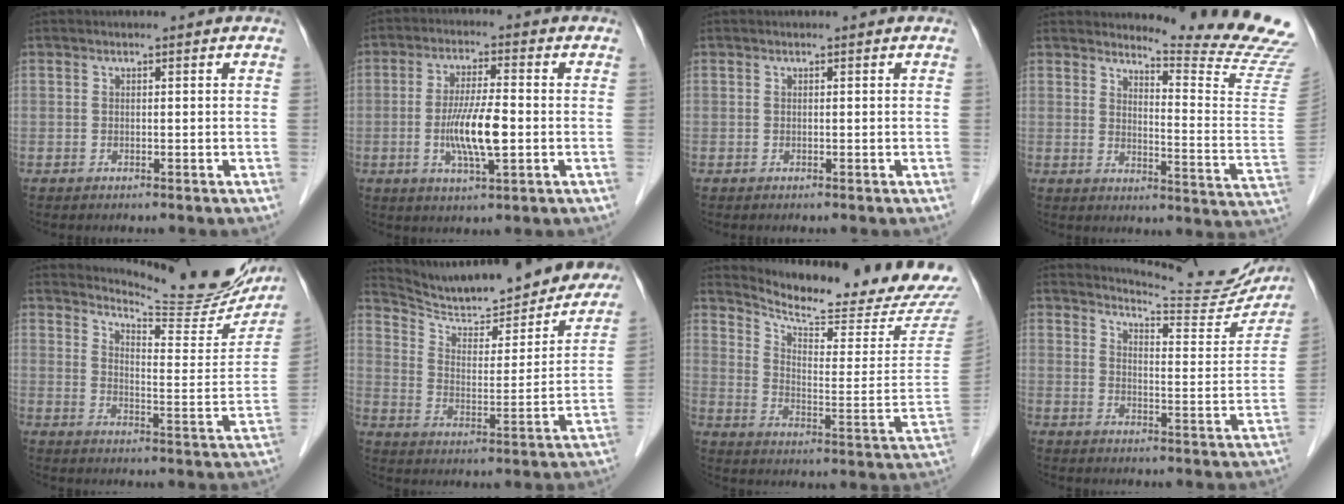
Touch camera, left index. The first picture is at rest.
{"total": 8.2, "force": [-1.8, 1.1, 7.9], "torque": [-0.155, -0.014, -0.035]}
{"total": 0.0}
{"total": 14.4, "force": [13.9, -2.6, 2.8], "torque": [-0.046, -0.142, 0.155]}
{"total": 17.8, "force": [16.7, 1.9, 5.8], "torque": [-0.080, -0.079, 0.202]}
{"total": 24.5, "force": [22.1, 4.5, 9.5], "torque": [-0.145, -0.042, 0.301]}
{"total": 20.2, "force": [19.7, -0.4, 4.4], "torque": [-0.085, -0.121, 0.255]}
{"total": 15.2, "force": [14.8, 0.9, 3.4], "torque": [-0.046, -0.069, 0.172]}